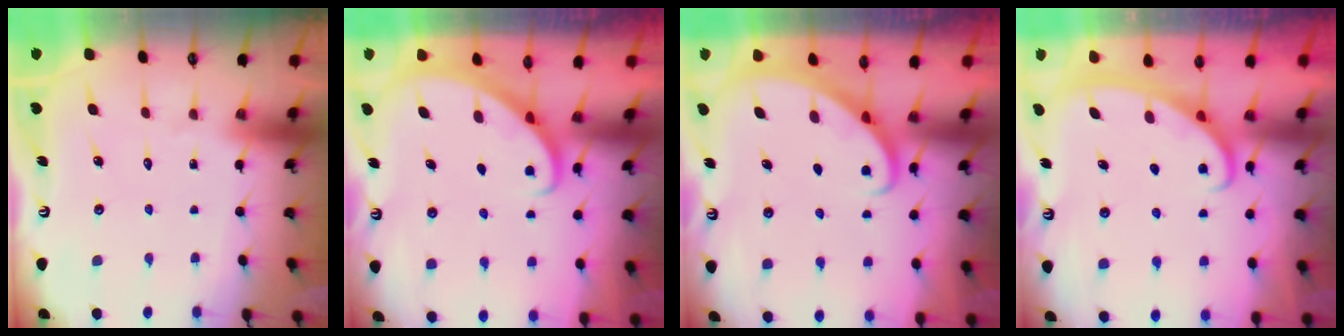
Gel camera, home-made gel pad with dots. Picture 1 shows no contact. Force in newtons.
{"total": 2.9, "press": 2.9, "slide": 0.2}
{"total": 2.7, "press": 2.7, "slide": 0.2}
{"total": 3.0, "press": 2.9, "slide": 0.4}